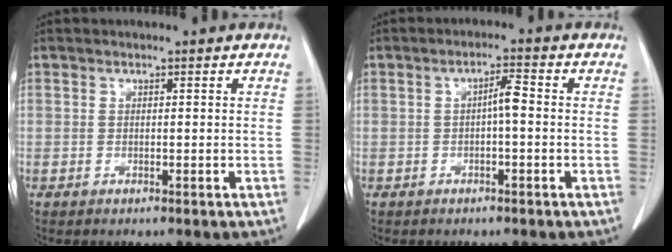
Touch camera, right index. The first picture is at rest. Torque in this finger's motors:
{"motor_torque": [0.42, -0.23, 0.11, 0.04]}